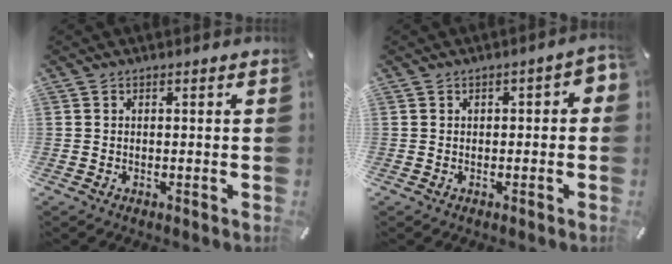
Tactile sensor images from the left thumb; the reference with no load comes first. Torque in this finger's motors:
{"motor_torque": [-0.23, -0.22, -0.05, 0.23, 0.01]}